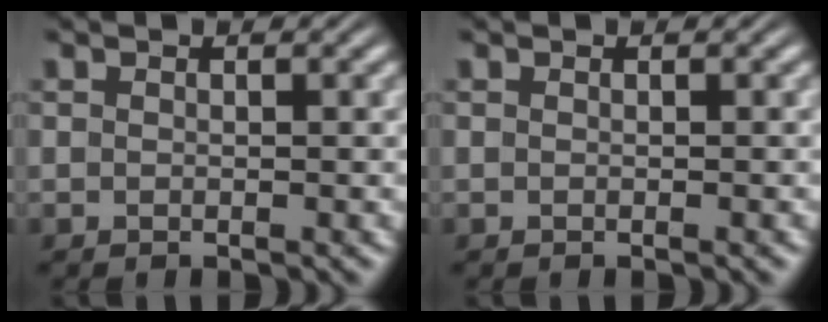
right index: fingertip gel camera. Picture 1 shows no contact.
{"total": 0.0}